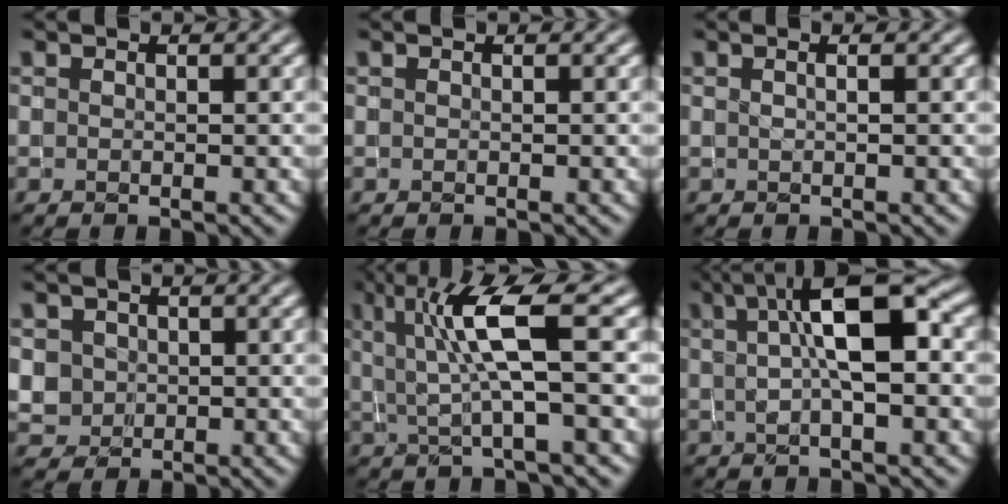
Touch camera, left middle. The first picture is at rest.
{"total": 0.0}
{"total": 1.1, "force": [0.3, 0.5, 0.9], "torque": [-0.003, -0.007, -0.006]}
{"total": 2.2, "force": [0.1, 2.2, 0.5], "torque": [-0.018, -0.005, 0.015]}
{"total": 6.1, "force": [1.2, 0.8, 5.9], "torque": [-0.119, 0.000, 0.023]}
{"total": 8.0, "force": [1.4, 2.5, 7.5], "torque": [-0.113, 0.017, 0.015]}